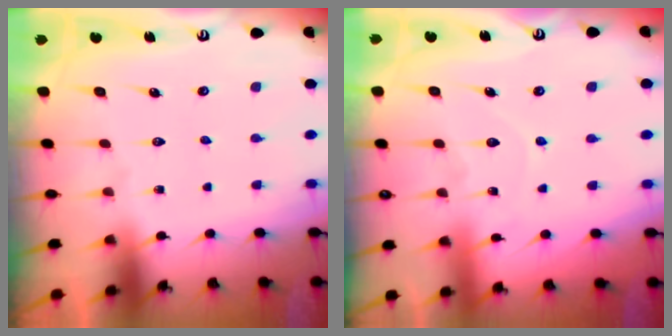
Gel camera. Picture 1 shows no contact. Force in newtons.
{"total": 6.5, "press": 6.5, "slide": 0.8}